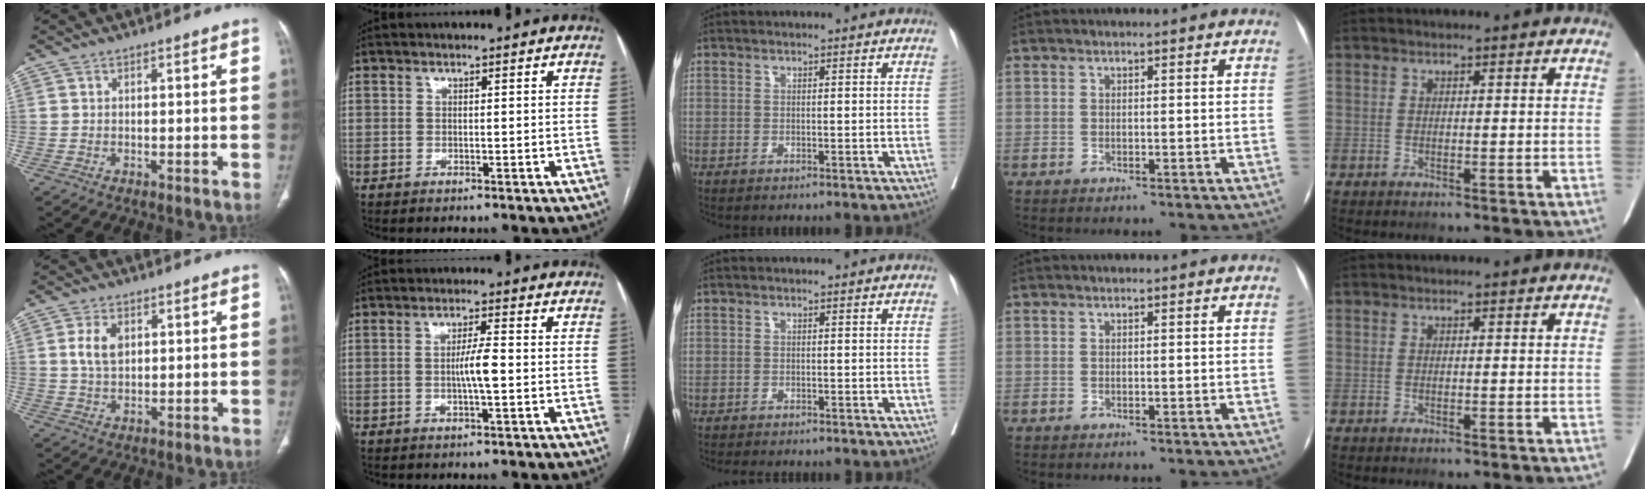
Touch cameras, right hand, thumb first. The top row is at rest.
{"thumb": {"total": 5.3, "force": [1.4, 3.3, 3.9], "torque": [-0.071, -0.002, 0.028]}, "index": {"total": 4.0, "force": [-0.4, 0.2, 3.9], "torque": [-0.072, -0.002, -0.008]}, "middle": {"total": 2.7, "force": [-2.4, 0.7, 1.1], "torque": [-0.017, -0.007, -0.032]}}